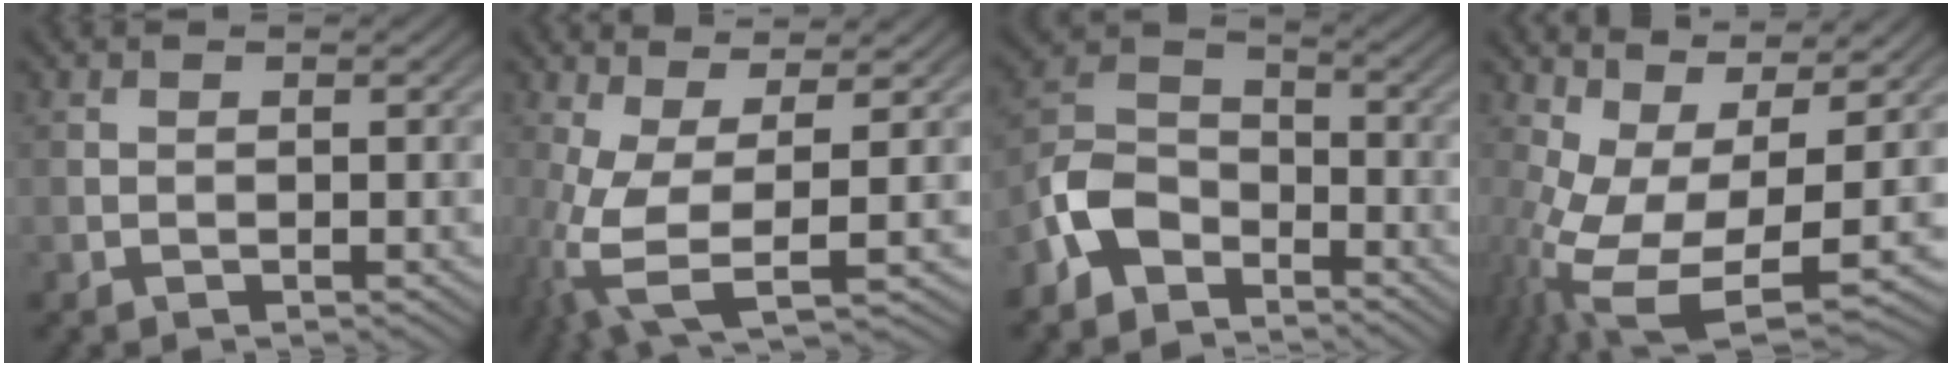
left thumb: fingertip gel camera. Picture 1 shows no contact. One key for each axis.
{"total": 9.3, "fx": -1.7, "fy": 3.0, "fz": 8.6, "tx": -0.193, "ty": -0.008, "tz": -0.032}
{"total": 7.6, "fx": -5.1, "fy": 4.4, "fz": 3.7, "tx": -0.080, "ty": 0.004, "tz": -0.123}
{"total": 15.1, "fx": -1.5, "fy": 6.1, "fz": 13.7, "tx": -0.273, "ty": -0.026, "tz": 0.000}